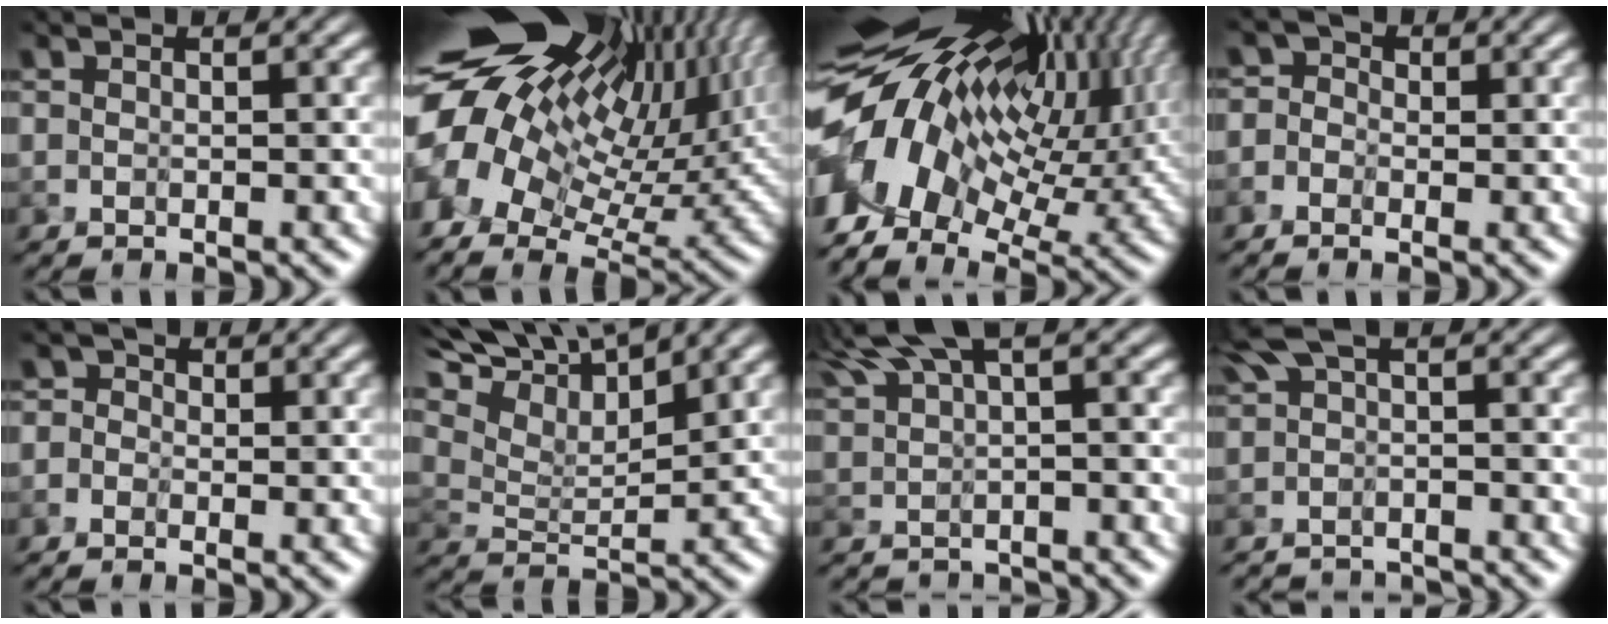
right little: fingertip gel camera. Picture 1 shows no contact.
{"total": 19.4, "force": [5.3, 12.1, 14.3], "torque": [-0.254, 0.014, 0.110]}
{"total": 16.9, "force": [1.1, 10.0, 13.6], "torque": [-0.263, -0.019, 0.032]}
{"total": 1.7, "force": [-0.4, 1.5, 0.5], "torque": [0.006, 0.003, -0.024]}
{"total": 1.3, "force": [-0.2, 1.2, 0.4], "torque": [0.004, -0.003, -0.019]}
{"total": 9.9, "force": [7.7, 3.0, 5.5], "torque": [-0.113, 0.018, 0.113]}
{"total": 4.6, "force": [2.8, 1.4, 3.4], "torque": [-0.057, -0.002, 0.060]}
{"total": 2.5, "force": [-1.3, 1.2, 1.8], "torque": [-0.031, -0.020, -0.017]}